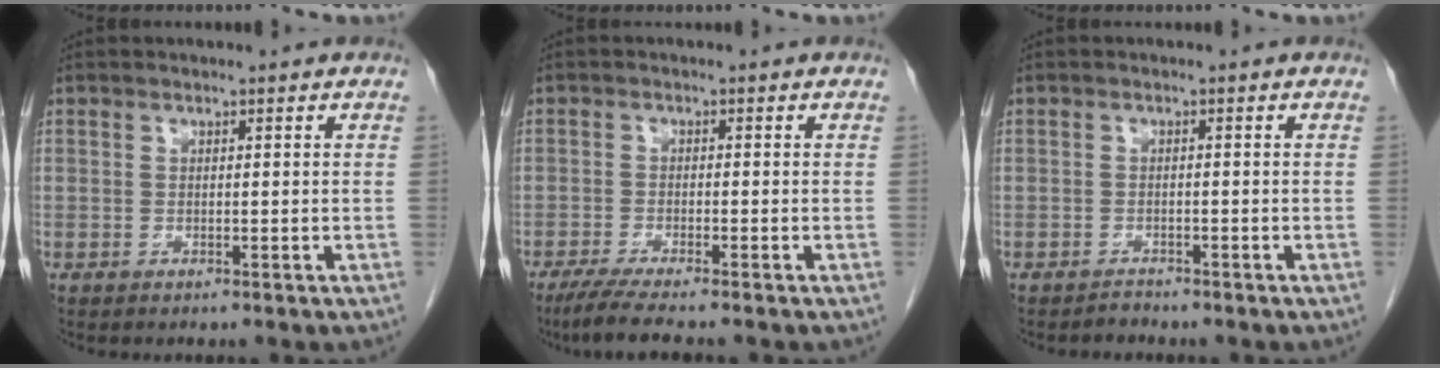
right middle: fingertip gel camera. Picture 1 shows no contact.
{"total": 5.6, "force": [-4.4, -0.3, 3.3], "torque": [-0.057, -0.016, -0.077]}
{"total": 1.0, "force": [-1.0, 0.1, -0.1], "torque": [0.004, -0.003, -0.016]}